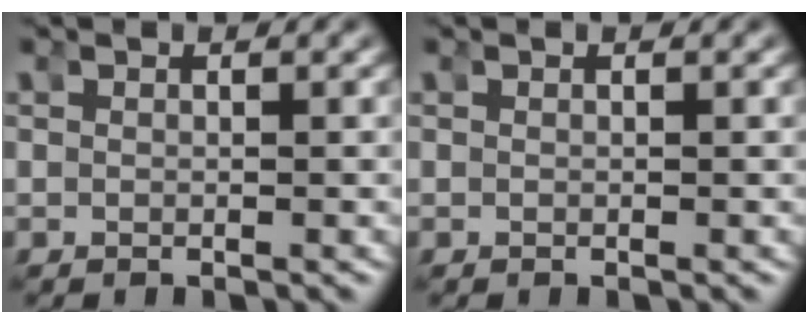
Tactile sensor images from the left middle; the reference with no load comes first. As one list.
[{"total": 0.0}]